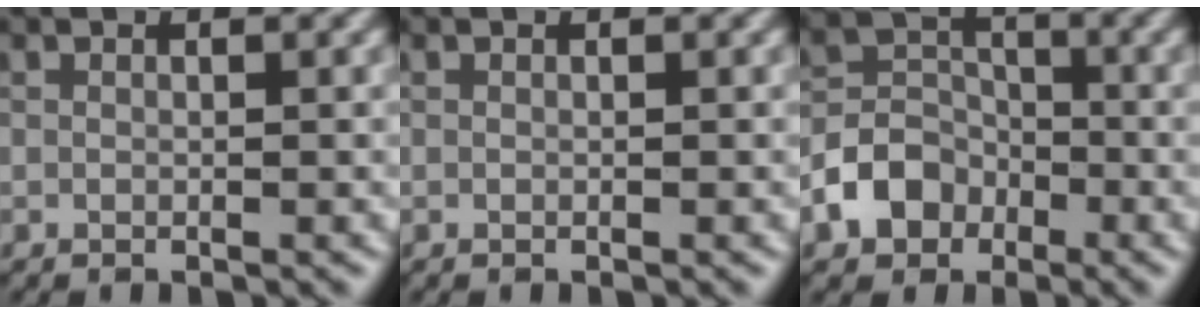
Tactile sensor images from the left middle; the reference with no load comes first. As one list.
[{"total": 0.0}, {"total": 4.6, "force": [-2.2, 3.6, 1.8], "torque": [-0.020, 0.003, -0.052]}]